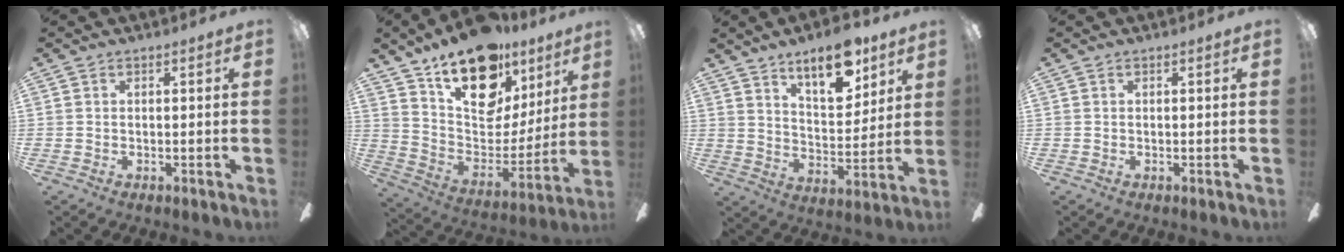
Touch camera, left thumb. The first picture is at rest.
{"total": 20.7, "force": [14.3, 11.0, 10.3], "torque": [-0.160, -0.092, 0.257]}
{"total": 13.4, "force": [9.5, 5.4, 7.9], "torque": [-0.109, -0.046, 0.162]}
{"total": 0.0}